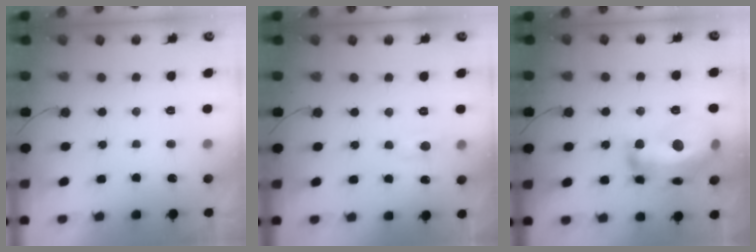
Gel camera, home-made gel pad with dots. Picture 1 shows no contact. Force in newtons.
{"total": 5.5, "press": 5.4, "slide": 0.8}
{"total": 22.0, "press": 22.0, "slide": 1.3}